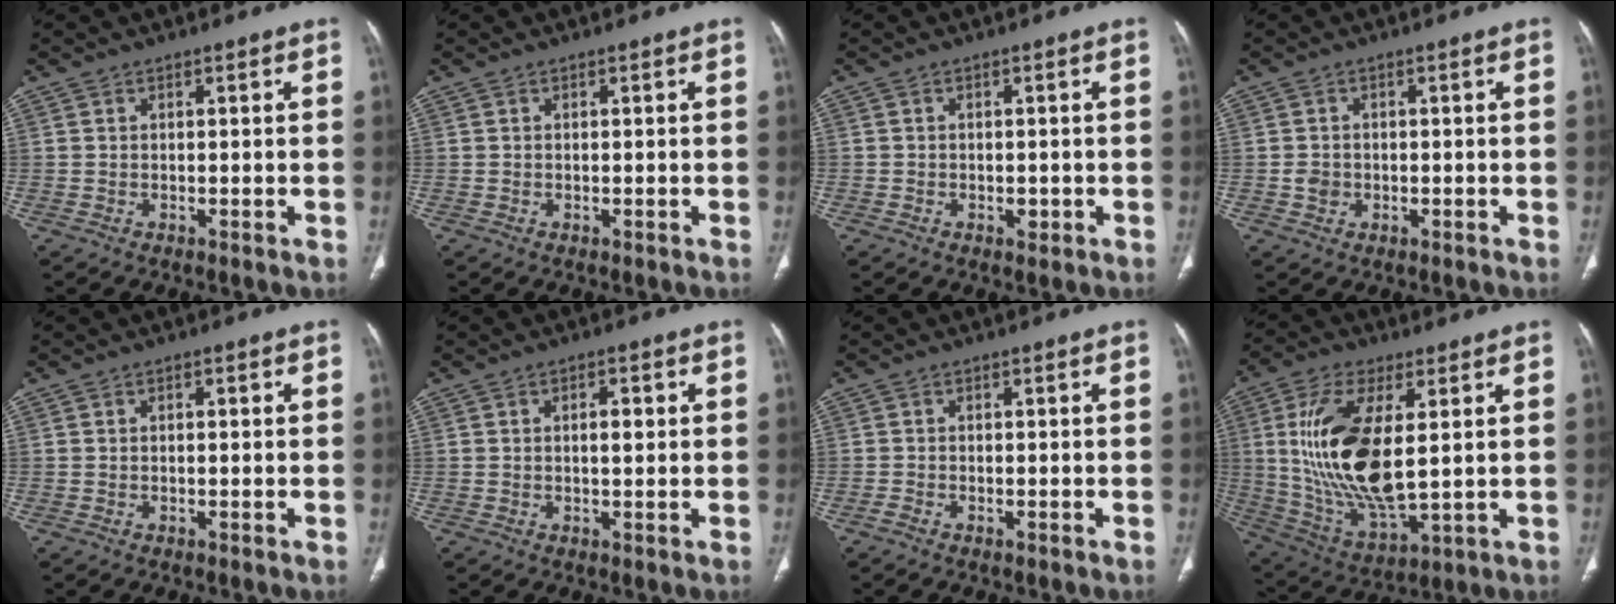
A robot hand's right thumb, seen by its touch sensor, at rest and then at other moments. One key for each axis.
{"total": 0.0}
{"total": 1.6, "fx": -0.5, "fy": 1.2, "fz": 0.8, "tx": -0.004, "ty": 0.003, "tz": -0.005}
{"total": 2.1, "fx": -0.4, "fy": 1.9, "fz": 0.9, "tx": -0.010, "ty": 0.004, "tz": -0.005}
{"total": 0.8, "fx": 0.1, "fy": 0.2, "fz": 0.8, "tx": -0.017, "ty": 0.003, "tz": 0.003}
{"total": 2.8, "fx": 0.5, "fy": 1.1, "fz": 2.5, "tx": -0.037, "ty": 0.001, "tz": 0.006}
{"total": 0.9, "fx": -0.7, "fy": 0.4, "fz": 0.4, "tx": -0.013, "ty": 0.001, "tz": -0.014}
{"total": 19.4, "fx": 2.7, "fy": 8.3, "fz": 17.4, "tx": -0.349, "ty": -0.022, "tz": 0.062}